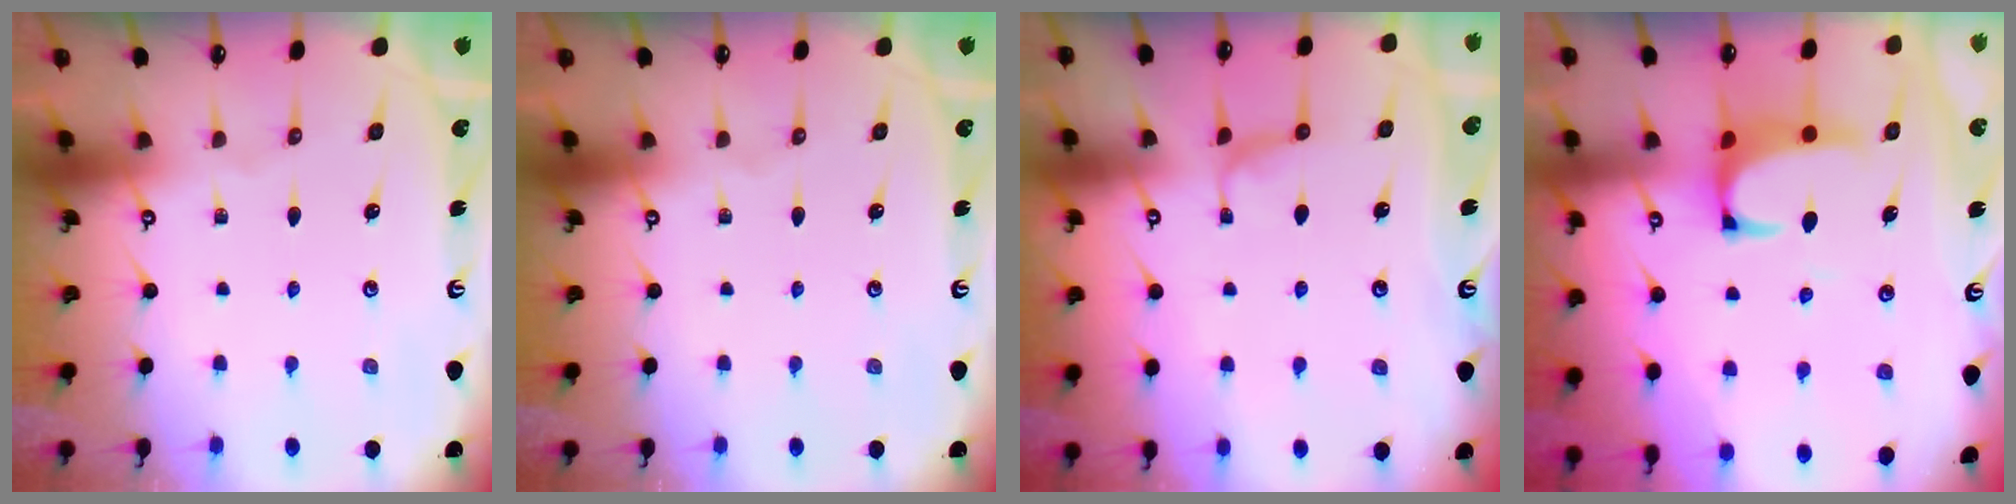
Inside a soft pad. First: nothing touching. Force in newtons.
{"total": 0.0}
{"total": 1.8, "press": 1.5, "slide": 1.0}
{"total": 1.6, "press": 1.4, "slide": 0.7}